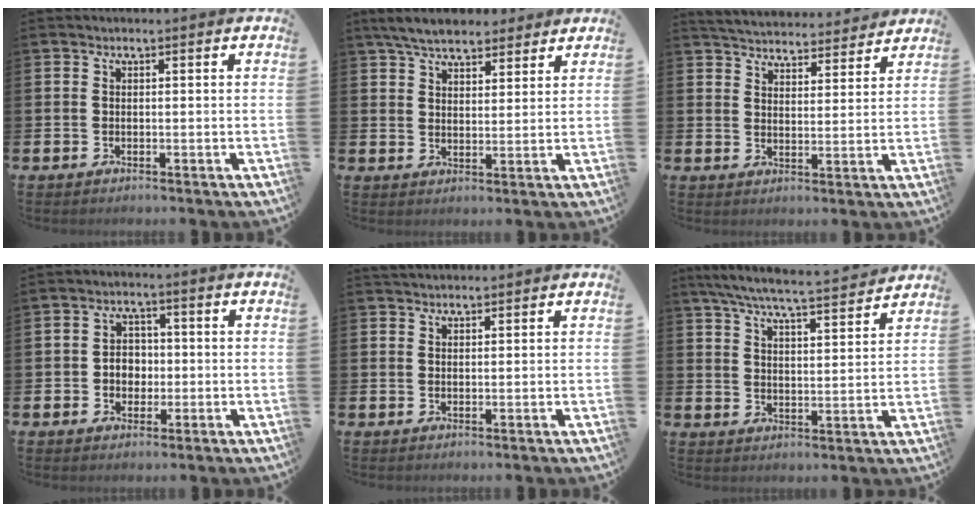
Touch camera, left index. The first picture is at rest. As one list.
[{"total": 6.3, "force": [5.8, 1.7, 1.7], "torque": [-0.048, -0.013, 0.106]}, {"total": 4.9, "force": [4.9, 0.8, 0.1], "torque": [-0.017, -0.038, 0.083]}, {"total": 3.4, "force": [-0.2, 2.9, 1.8], "torque": [-0.028, 0.004, -0.011]}, {"total": 1.6, "force": [1.5, 0.4, 0.1], "torque": [0.005, -0.004, 0.026]}, {"total": 6.9, "force": [6.4, 0.3, 2.5], "torque": [-0.065, -0.047, 0.110]}]